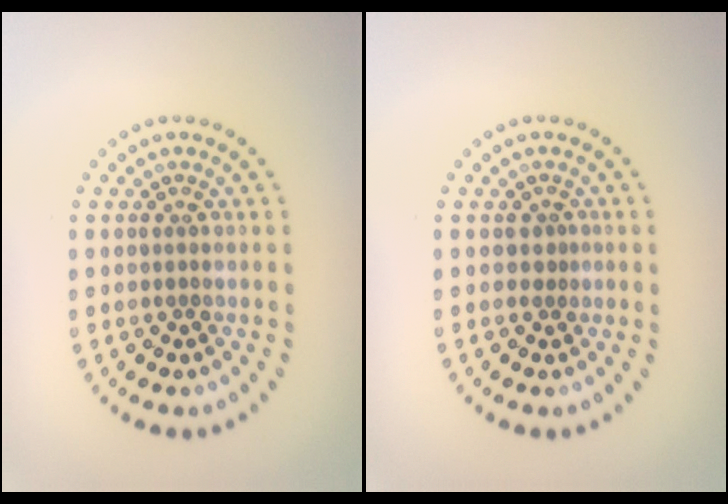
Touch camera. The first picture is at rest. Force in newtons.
{"total": 0.6, "press": 0.4, "slide": 0.5}